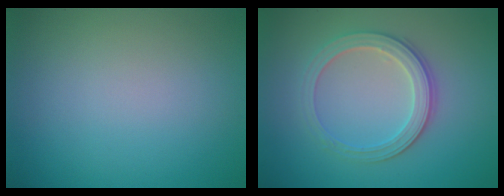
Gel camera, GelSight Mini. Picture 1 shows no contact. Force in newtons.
{"total": 3.5, "press": 3.2, "slide": 1.5}